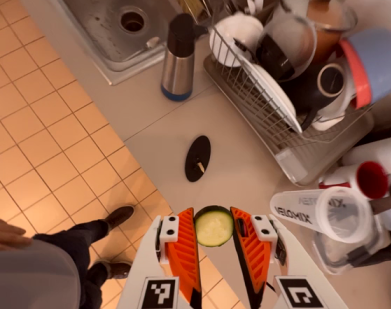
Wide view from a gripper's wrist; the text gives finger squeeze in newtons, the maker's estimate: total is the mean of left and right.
{"total": 8.2, "left": 8.2, "right": 8.2}